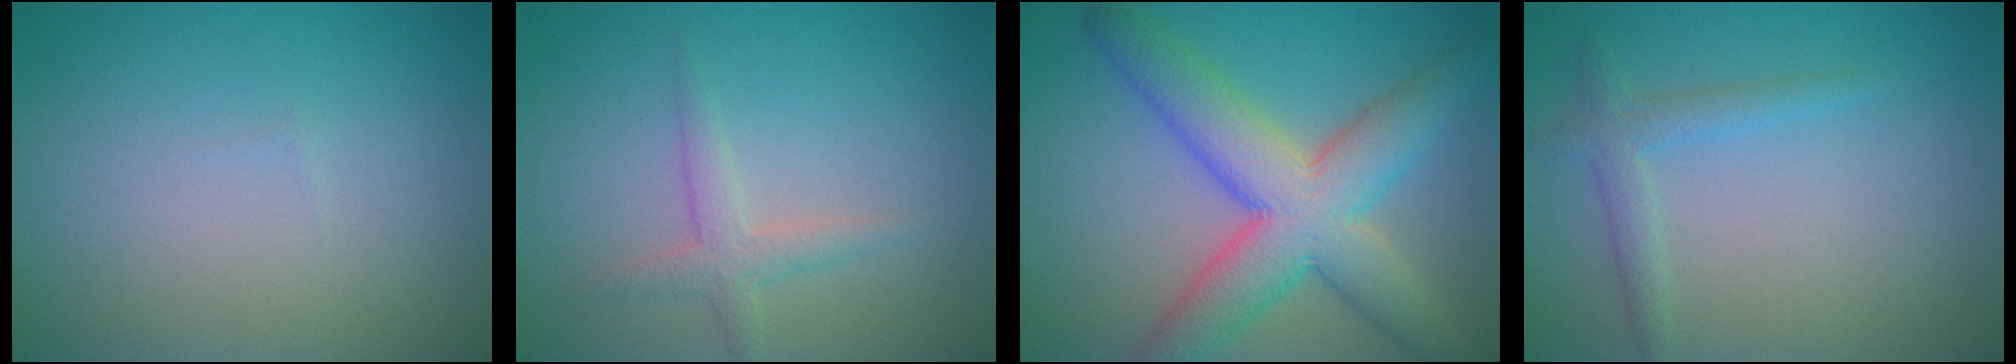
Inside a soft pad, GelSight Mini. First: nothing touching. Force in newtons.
{"total": 2.1, "press": 2.1, "slide": 0.1}
{"total": 9.1, "press": 9.1, "slide": 0.3}
{"total": 2.1, "press": 2.1, "slide": 0.1}